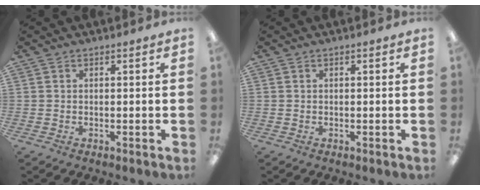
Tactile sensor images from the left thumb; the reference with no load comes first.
{"total": 0.0}